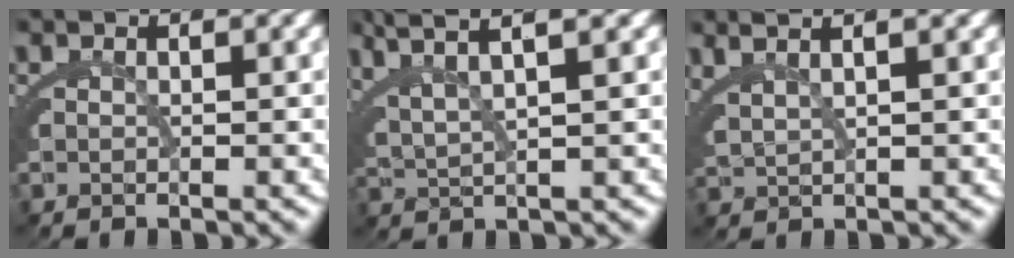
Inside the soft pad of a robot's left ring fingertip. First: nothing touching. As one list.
[{"total": 4.7, "force": [3.3, 0.4, 3.3], "torque": [-0.060, 0.012, 0.060]}, {"total": 4.8, "force": [3.4, 1.5, 3.1], "torque": [-0.045, 0.021, 0.057]}]